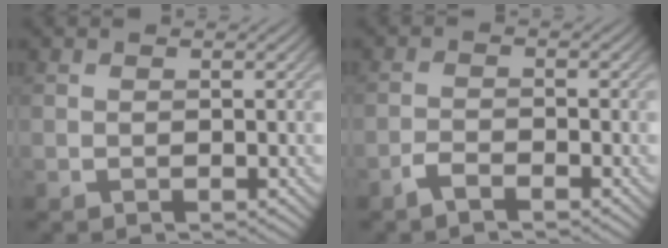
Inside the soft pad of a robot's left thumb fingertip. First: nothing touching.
{"total": 2.0, "force": [-1.6, 0.4, 1.2], "torque": [-0.027, 0.002, -0.038]}